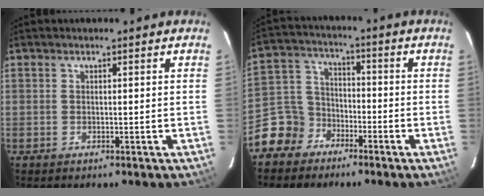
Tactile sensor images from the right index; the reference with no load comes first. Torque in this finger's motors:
{"motor_torque": [-0.27, -0.17, -1.05, -0.21]}